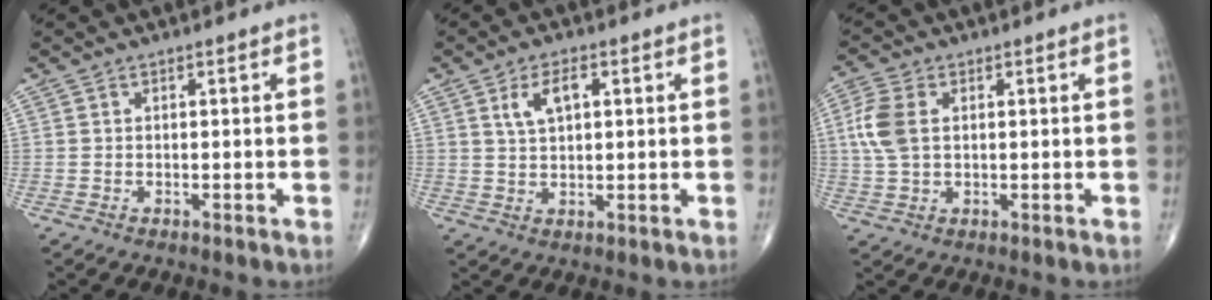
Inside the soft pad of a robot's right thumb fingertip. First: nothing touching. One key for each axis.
{"total": 5.2, "fx": 1.9, "fy": 2.5, "fz": 4.2, "tx": -0.076, "ty": 0.002, "tz": 0.037}
{"total": 6.8, "fx": 1.2, "fy": 4.2, "fz": 5.2, "tx": -0.129, "ty": 0.007, "tz": 0.022}